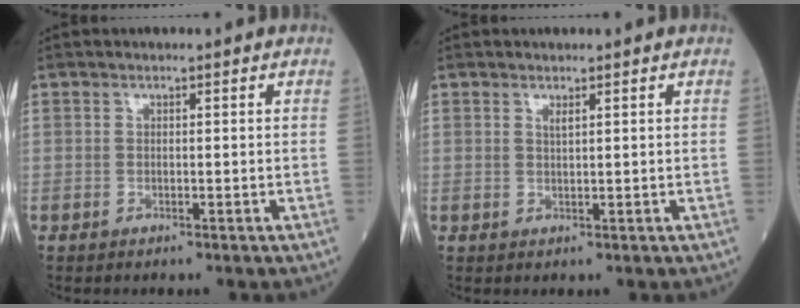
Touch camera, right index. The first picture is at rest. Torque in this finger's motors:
{"motor_torque": [-0.06, 0.01, -0.02, 0.00]}